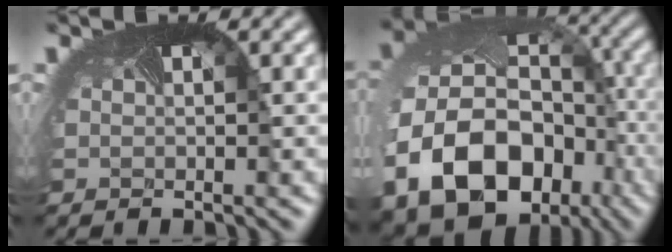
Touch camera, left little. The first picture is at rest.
{"total": 17.5, "force": [-6.2, 13.6, 9.1], "torque": [-0.218, -0.053, -0.081]}